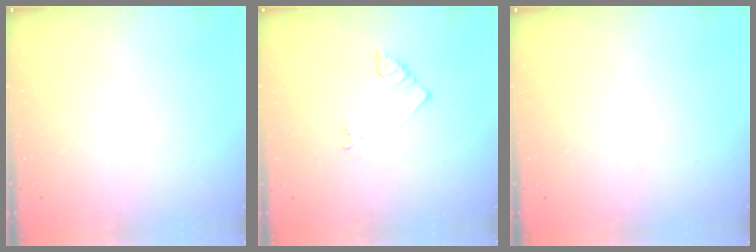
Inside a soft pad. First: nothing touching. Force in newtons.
{"total": 2.1, "press": 2.0, "slide": 0.5}
{"total": 0.0}